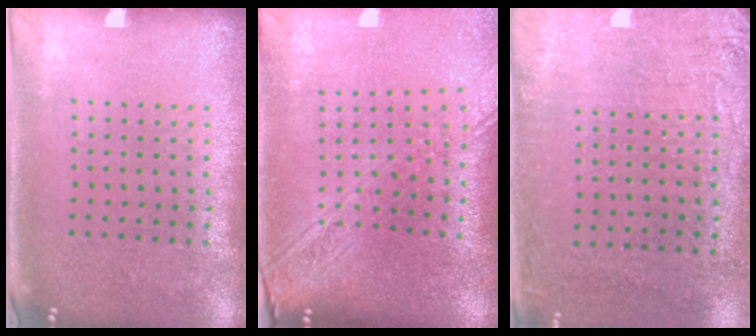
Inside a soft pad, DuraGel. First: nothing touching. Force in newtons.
{"total": 2.4, "press": 2.0, "slide": 1.4}
{"total": 2.7, "press": 2.3, "slide": 1.4}